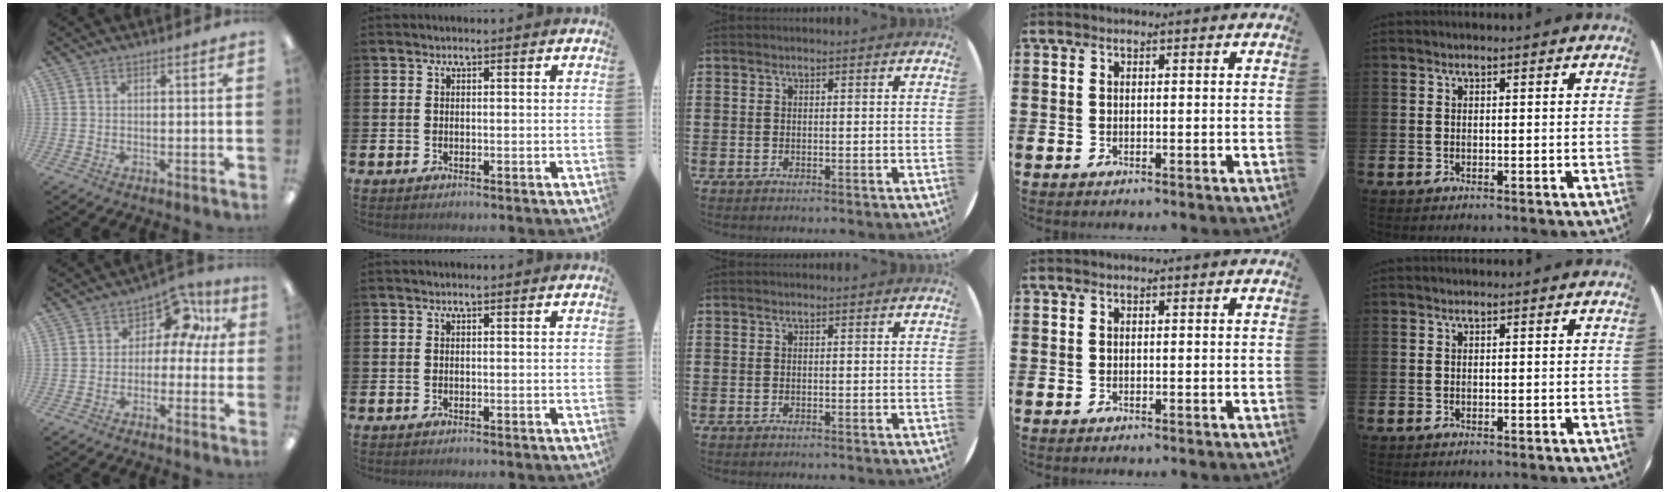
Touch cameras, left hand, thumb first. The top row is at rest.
{"thumb": {"total": 9.2, "force": [3.9, 5.9, 5.8], "torque": [-0.085, -0.014, 0.068]}}